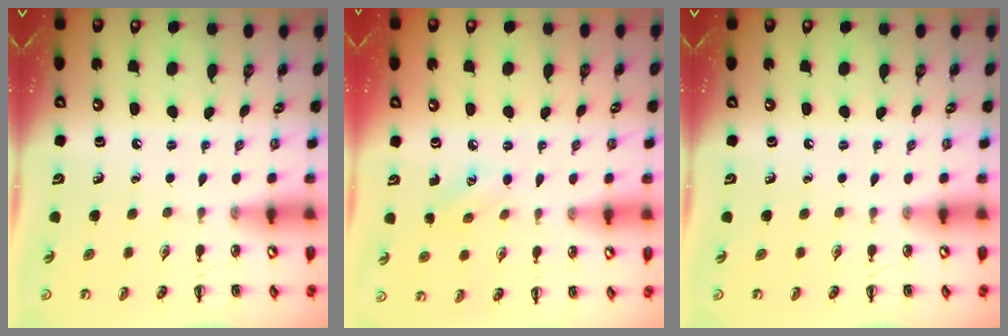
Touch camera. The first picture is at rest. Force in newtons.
{"total": 4.9, "press": 4.7, "slide": 1.4}
{"total": 0.0}